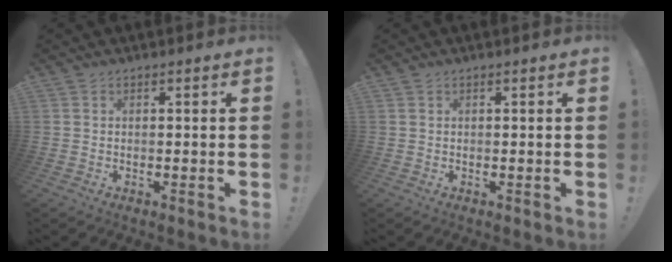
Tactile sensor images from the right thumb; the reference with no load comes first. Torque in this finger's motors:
{"motor_torque": [0.00, 0.00, 0.19, 0.07, 0.00]}